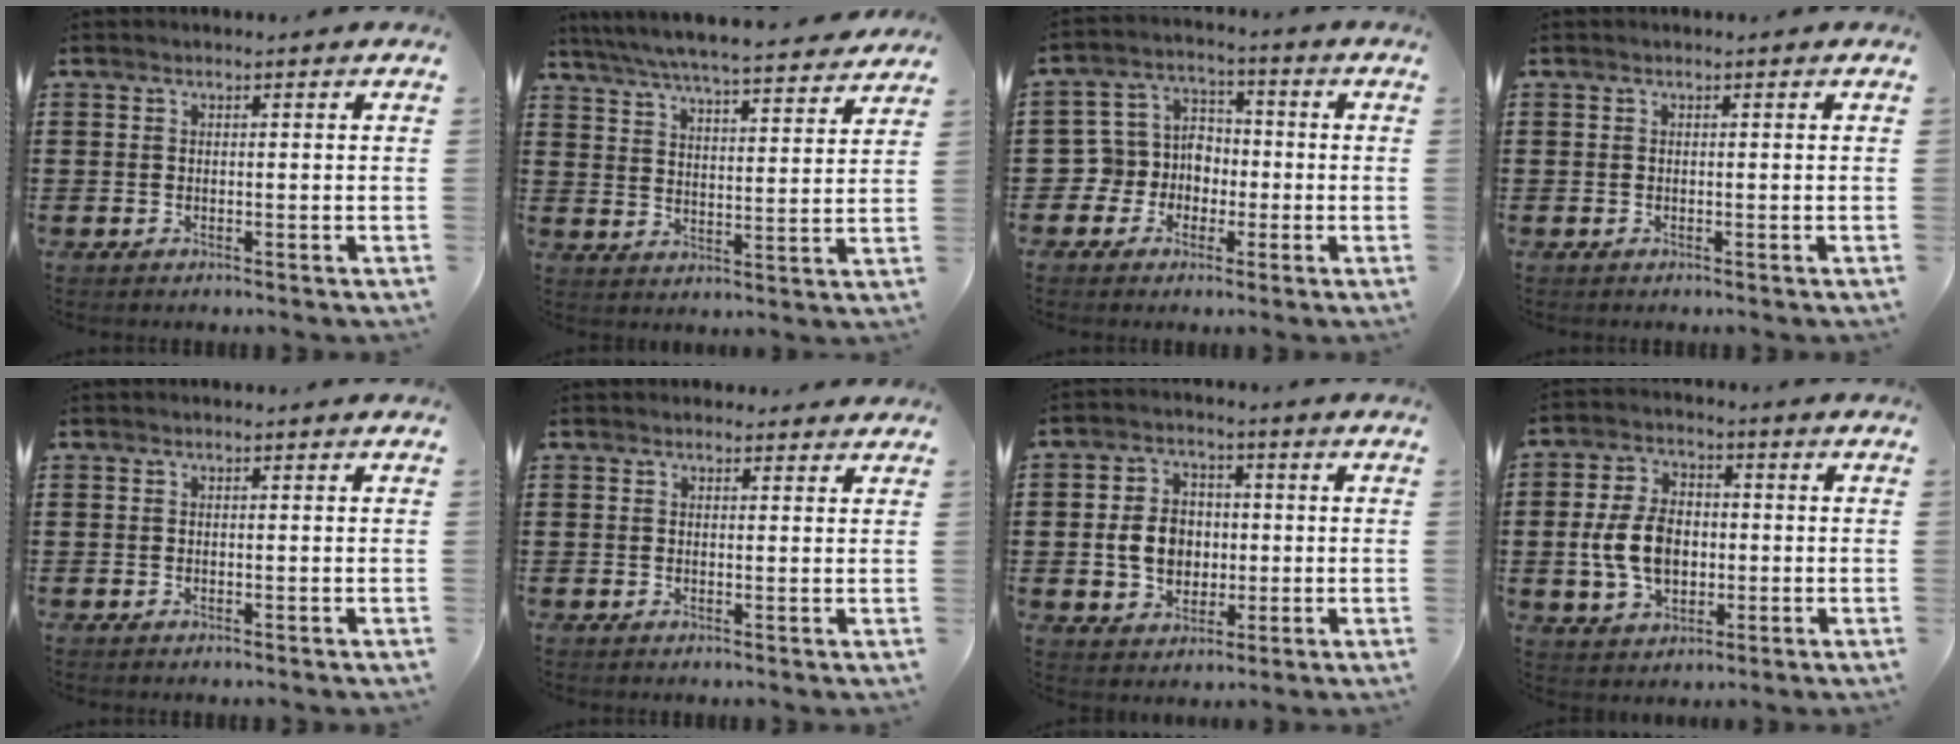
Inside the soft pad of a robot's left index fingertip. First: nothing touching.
{"total": 5.9, "force": [5.7, -0.3, 1.6], "torque": [-0.058, -0.041, 0.096]}
{"total": 6.1, "force": [-1.5, 5.8, 0.9], "torque": [-0.059, 0.001, -0.034]}
{"total": 0.0}
{"total": 0.0}
{"total": 1.3, "force": [1.3, 0.5, 0.1], "torque": [-0.004, 0.004, 0.025]}
{"total": 6.9, "force": [-0.4, 5.5, 4.1], "torque": [-0.096, 0.008, -0.012]}
{"total": 8.4, "force": [-0.8, 5.7, 6.1], "torque": [-0.135, 0.005, -0.019]}